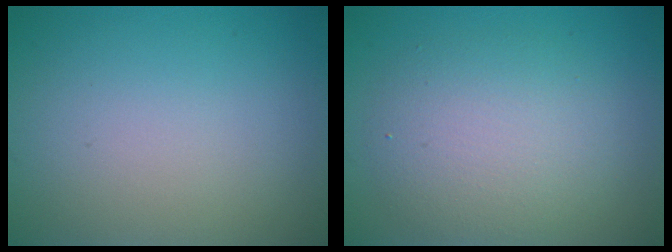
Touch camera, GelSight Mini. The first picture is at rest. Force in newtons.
{"total": 4.9, "press": 4.9, "slide": 0.5}